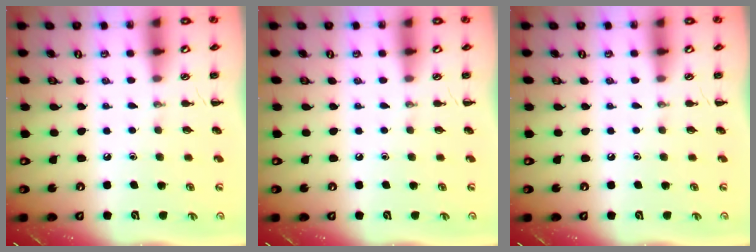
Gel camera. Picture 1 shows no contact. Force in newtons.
{"total": 0.0}
{"total": 0.0}